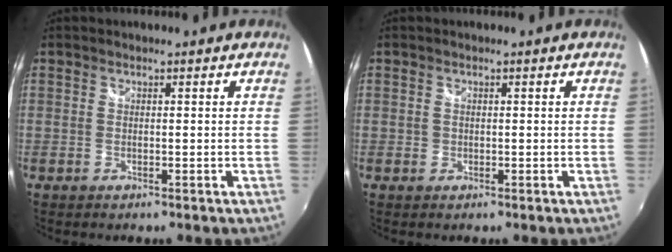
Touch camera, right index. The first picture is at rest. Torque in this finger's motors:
{"motor_torque": [-0.17, 0.12, 0.03, 0.00]}